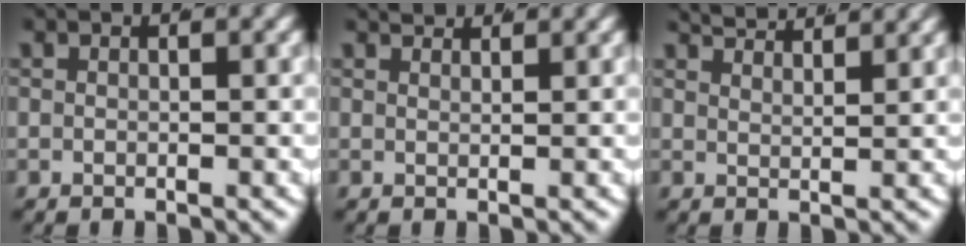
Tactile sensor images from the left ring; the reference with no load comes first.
{"total": 1.8, "force": [1.7, -0.3, 0.3], "torque": [-0.002, 0.001, 0.031]}
{"total": 3.9, "force": [3.7, 0.2, 1.3], "torque": [-0.022, 0.003, 0.064]}